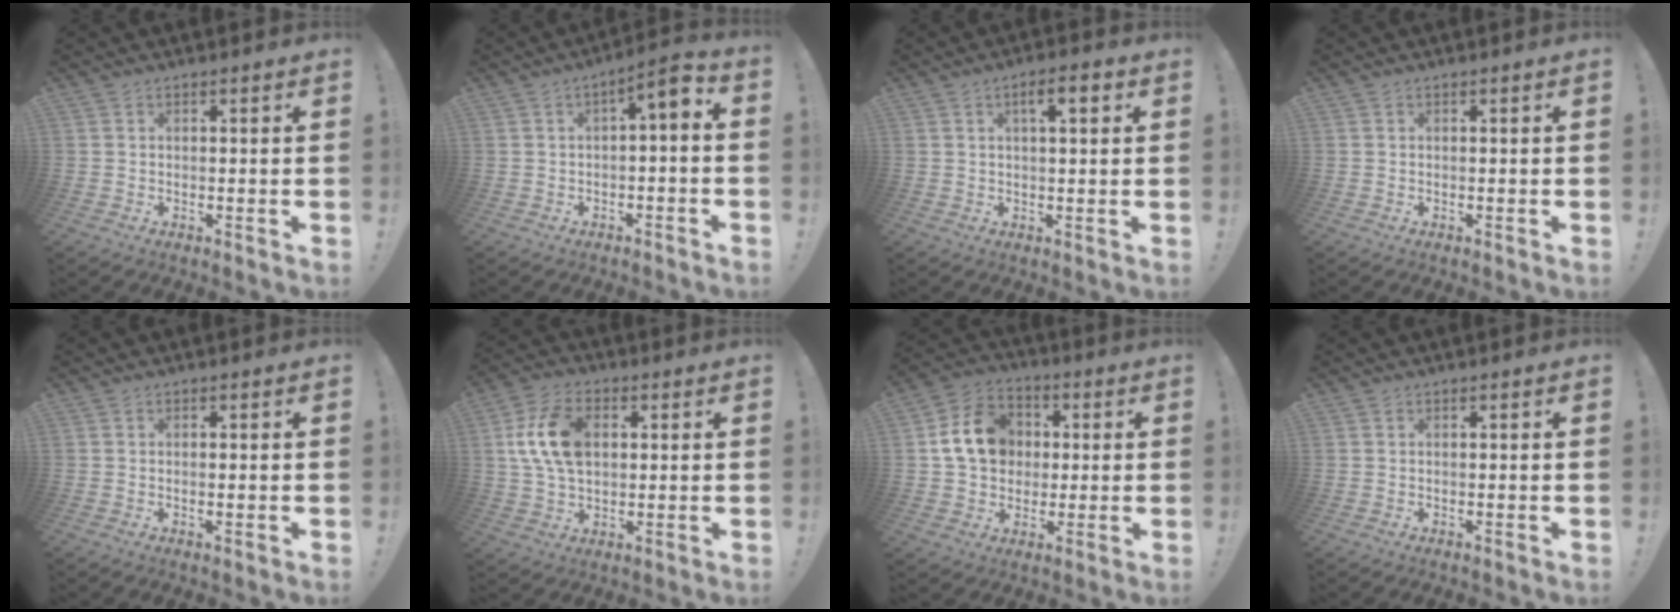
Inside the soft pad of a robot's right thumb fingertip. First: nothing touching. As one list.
[{"total": 5.3, "force": [0.1, 1.0, 5.2], "torque": [-0.072, -0.009, -0.005]}, {"total": 5.1, "force": [1.8, 1.4, 4.6], "torque": [-0.062, -0.004, 0.020]}, {"total": 0.0}, {"total": 0.6, "force": [0.1, 0.0, 0.6], "torque": [-0.003, -0.002, 0.000]}, {"total": 15.1, "force": [3.0, 10.0, 10.9], "torque": [-0.199, 0.007, 0.058]}, {"total": 14.6, "force": [2.3, 12.3, 7.6], "torque": [-0.111, 0.007, 0.053]}, {"total": 0.0}]